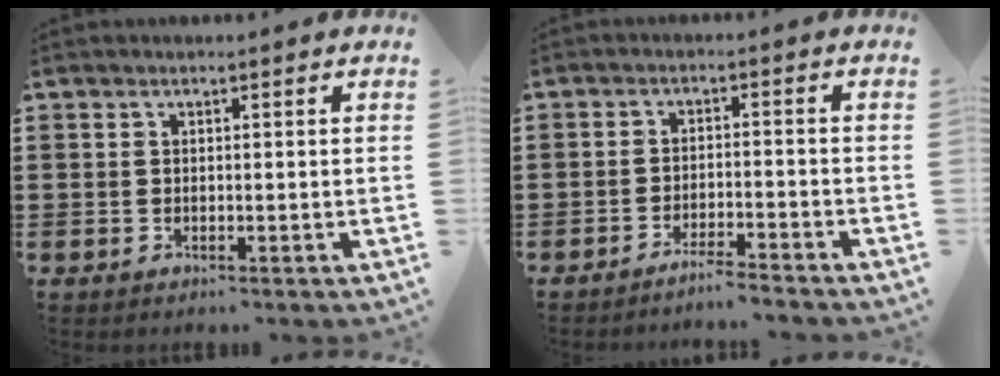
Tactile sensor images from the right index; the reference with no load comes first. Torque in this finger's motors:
{"motor_torque": [0.43, 0.50, 0.06, 0.00]}